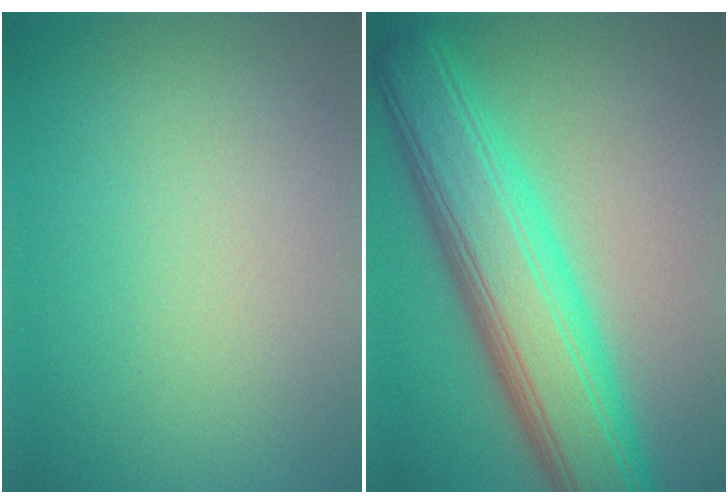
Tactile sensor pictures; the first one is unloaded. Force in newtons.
{"total": 10.1, "press": 10.1, "slide": 0.4}